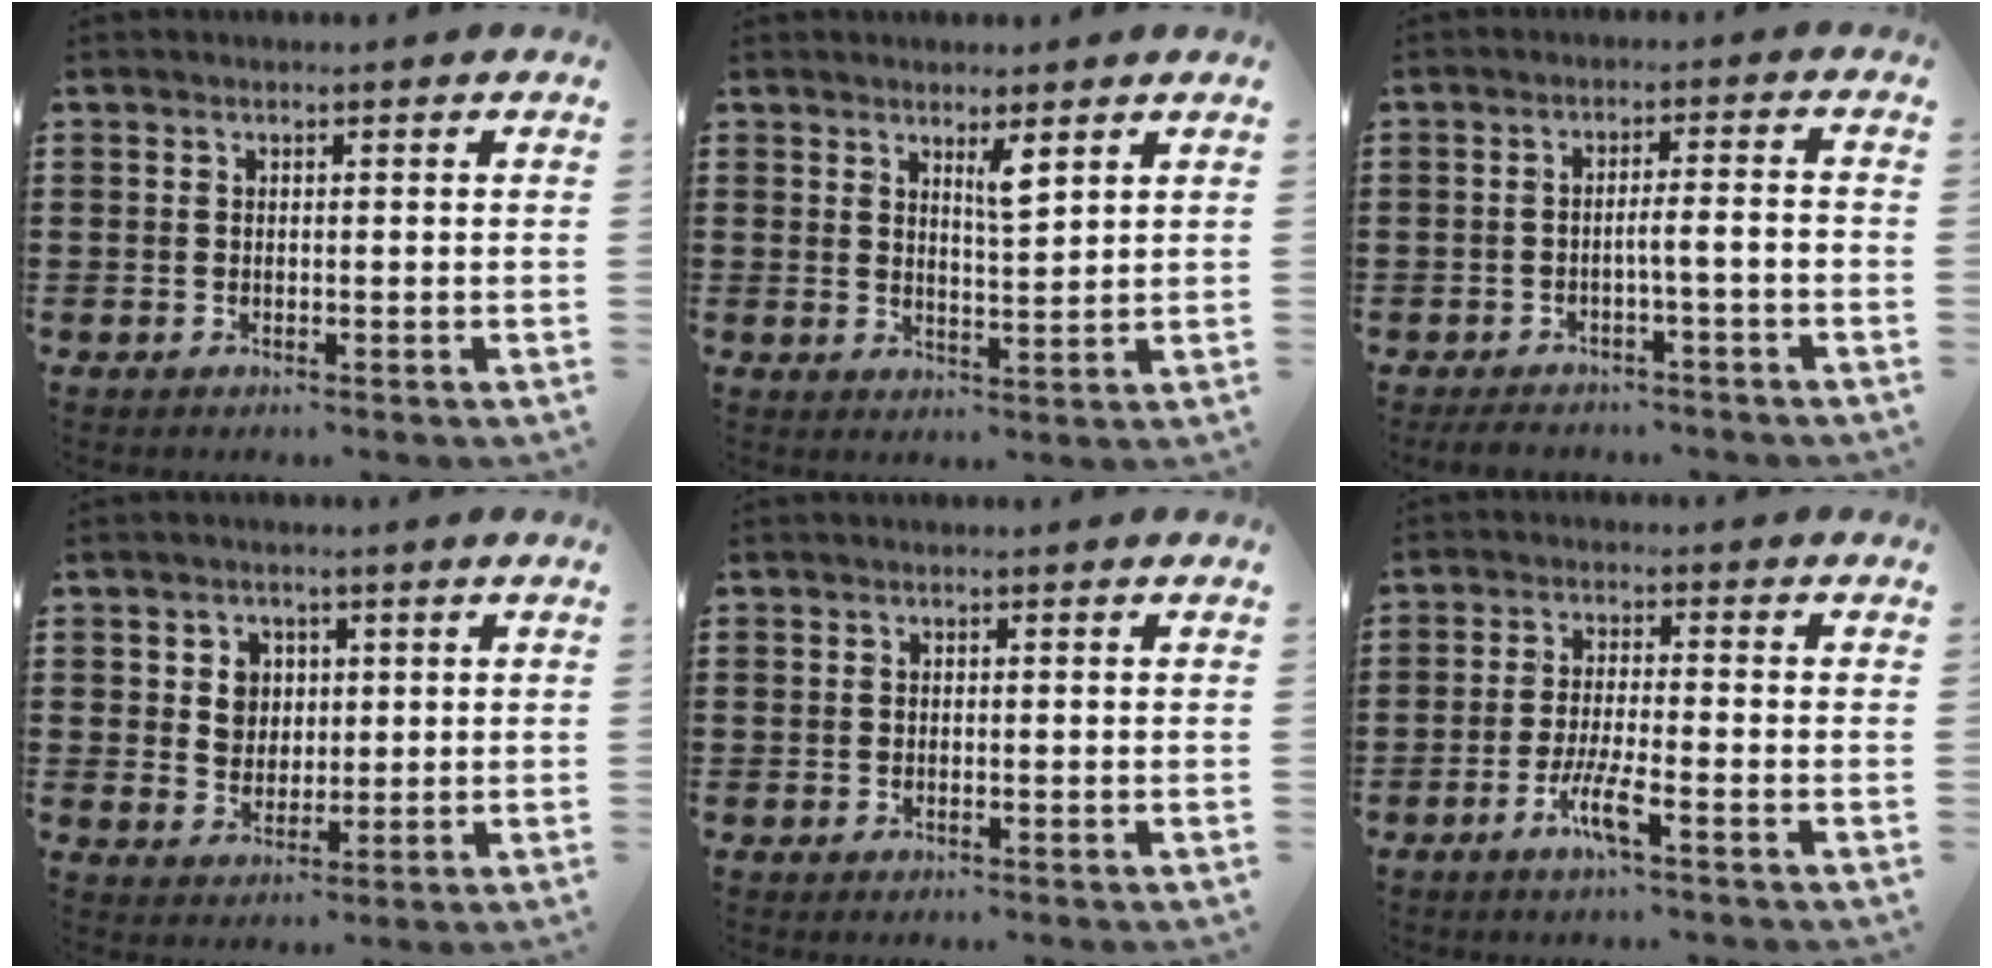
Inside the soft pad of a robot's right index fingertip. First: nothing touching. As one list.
[{"total": 3.3, "force": [2.3, 0.4, 2.4], "torque": [-0.036, -0.005, 0.036]}, {"total": 3.4, "force": [-2.6, 0.1, 2.2], "torque": [-0.040, -0.004, -0.052]}, {"total": 4.2, "force": [1.0, 3.8, 1.5], "torque": [-0.046, 0.013, 0.017]}, {"total": 0.0}, {"total": 5.2, "force": [-2.9, 0.4, 4.3], "torque": [-0.099, -0.015, -0.058]}]